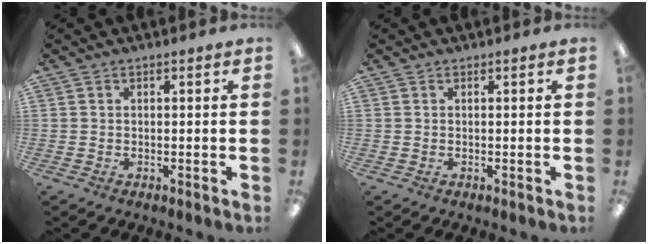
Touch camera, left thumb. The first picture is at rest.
{"total": 0.0}